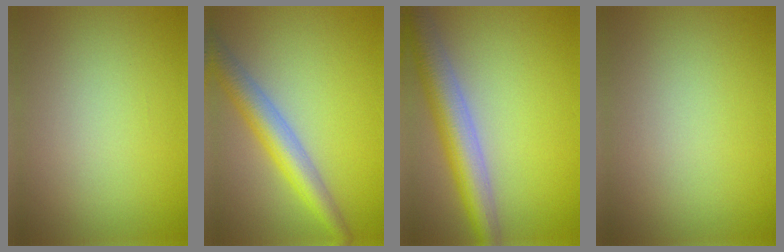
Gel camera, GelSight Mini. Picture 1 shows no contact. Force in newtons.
{"total": 4.9, "press": 4.9, "slide": 0.2}
{"total": 6.6, "press": 6.6, "slide": 0.3}
{"total": 0.0}